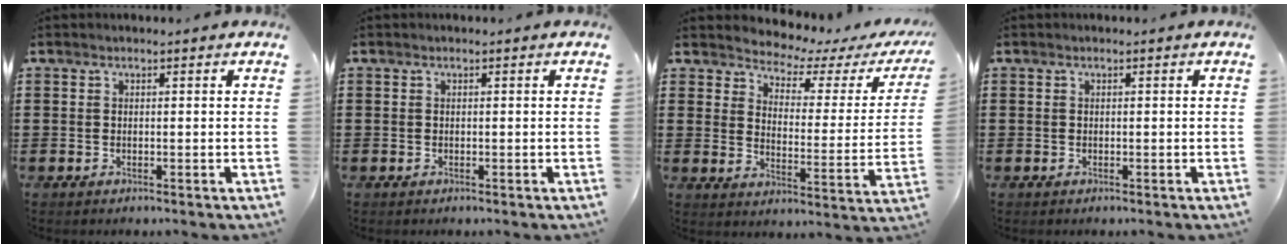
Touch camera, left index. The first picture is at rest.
{"total": 0.0}
{"total": 2.9, "force": [2.6, 0.8, 0.9], "torque": [-0.038, -0.023, 0.035]}
{"total": 0.0}